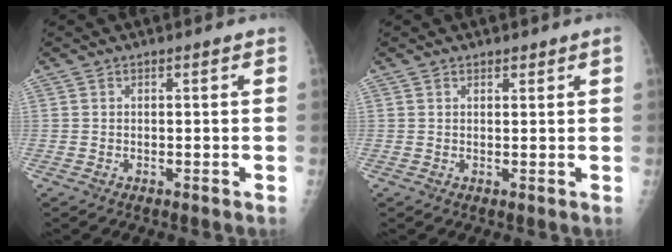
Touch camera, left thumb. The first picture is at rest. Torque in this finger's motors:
{"motor_torque": [-0.05, 0.12, -0.24, -0.12, -0.01]}